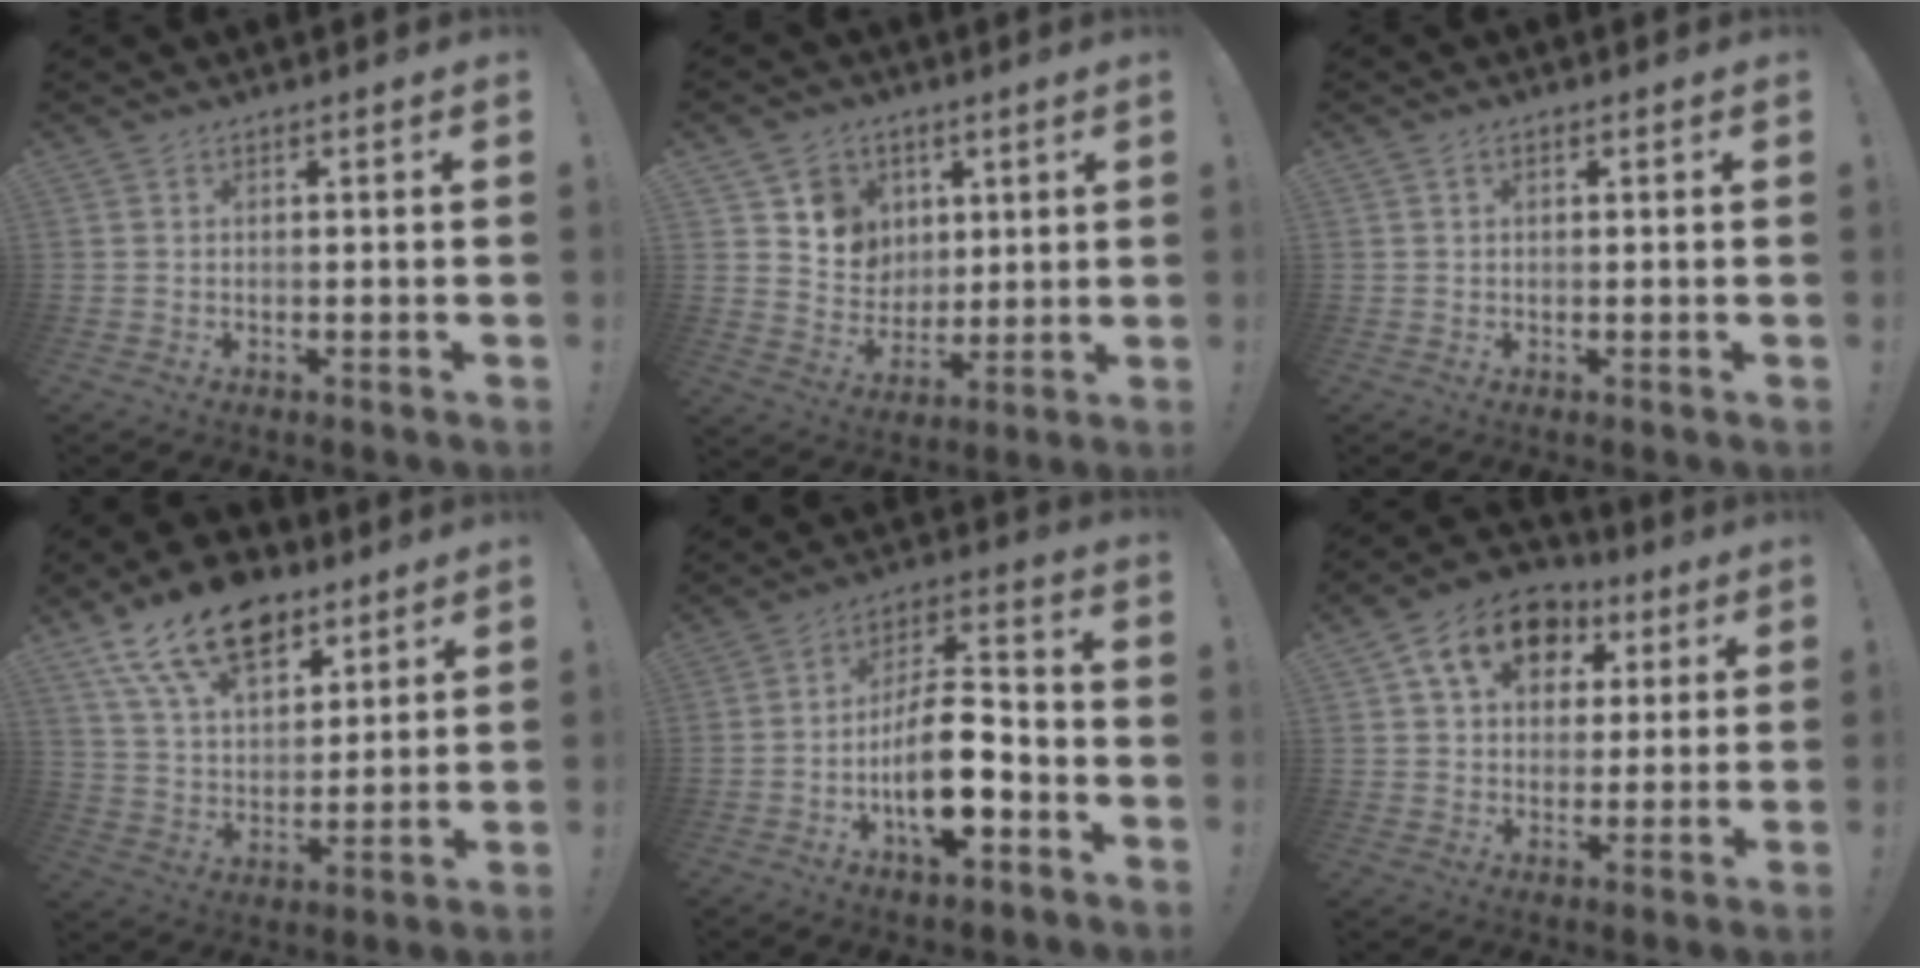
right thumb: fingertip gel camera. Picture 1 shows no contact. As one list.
[{"total": 9.0, "force": [4.1, 7.9, 1.2], "torque": [-0.020, -0.039, 0.087]}, {"total": 1.0, "force": [0.4, 0.7, 0.7], "torque": [-0.009, 0.001, 0.005]}, {"total": 18.2, "force": [11.4, 10.2, 9.9], "torque": [-0.169, -0.066, 0.211]}, {"total": 16.3, "force": [-5.8, 6.9, 13.6], "torque": [-0.237, 0.031, -0.093]}, {"total": 14.5, "force": [5.9, 10.8, 7.7], "torque": [-0.118, -0.011, 0.112]}]